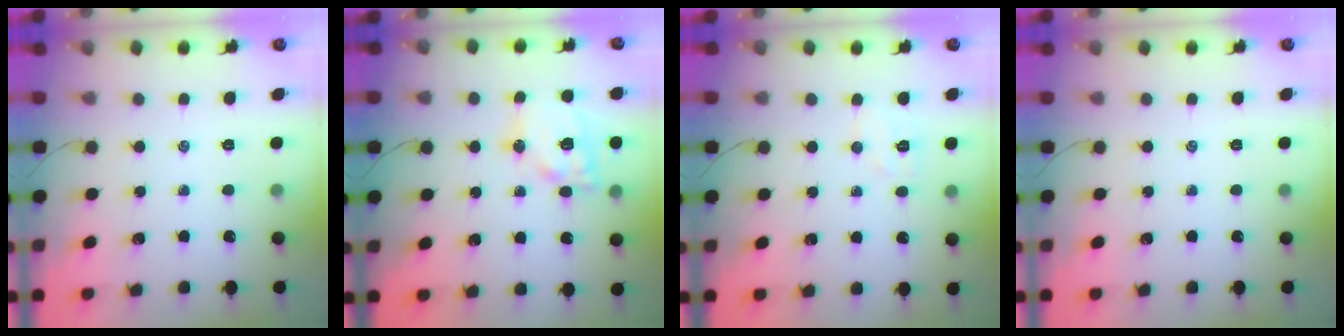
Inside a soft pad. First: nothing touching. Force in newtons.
{"total": 15.0, "press": 14.7, "slide": 2.8}
{"total": 5.5, "press": 5.4, "slide": 1.2}
{"total": 0.0}